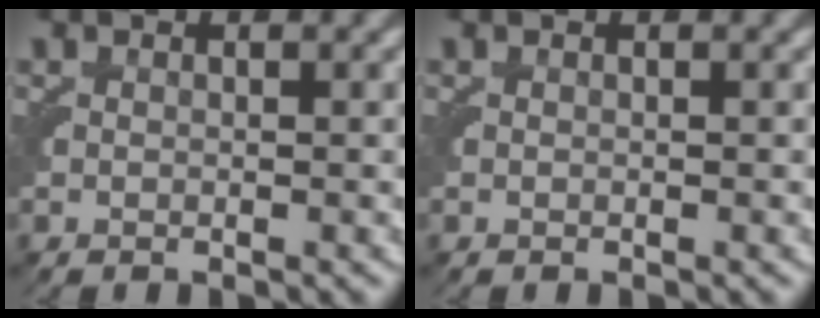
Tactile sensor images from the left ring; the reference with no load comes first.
{"total": 0.0}